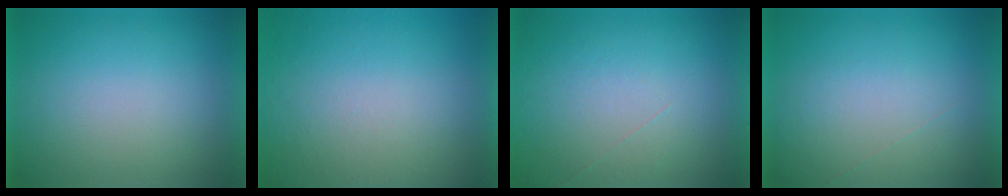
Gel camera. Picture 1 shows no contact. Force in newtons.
{"total": 8.3}
{"total": 1.2}
{"total": 1.0}